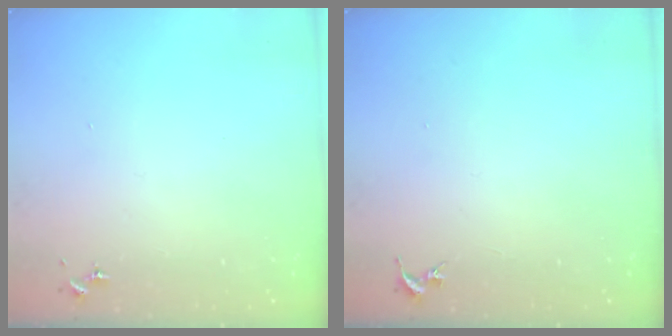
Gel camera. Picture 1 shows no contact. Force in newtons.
{"total": 0.0}